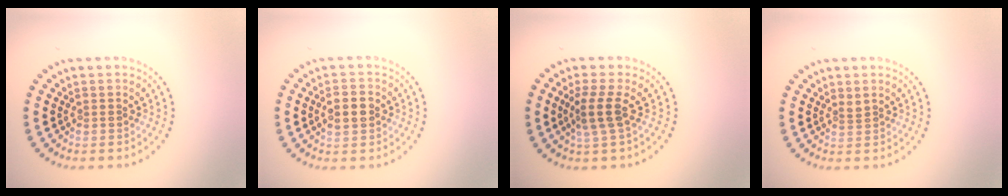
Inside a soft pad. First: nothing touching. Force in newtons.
{"total": 2.7, "press": 2.7, "slide": 0.1}
{"total": 2.5, "press": 2.0, "slide": 1.6}
{"total": 0.8, "press": 0.5, "slide": 0.6}